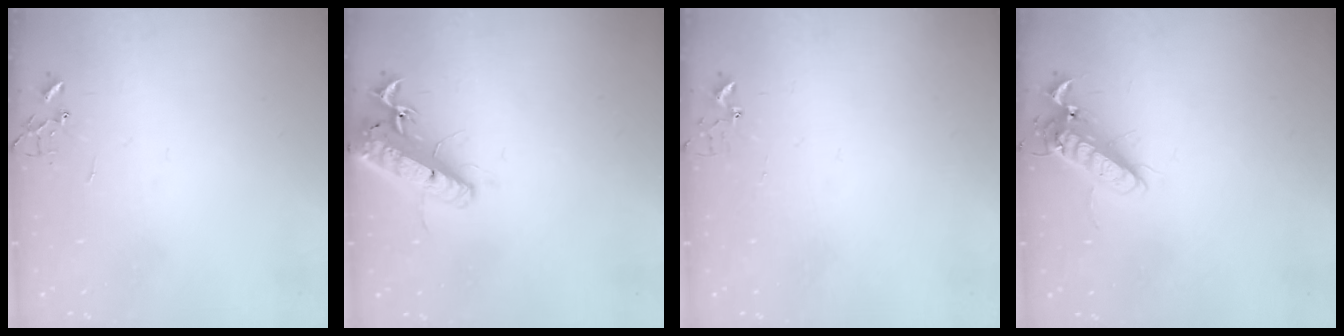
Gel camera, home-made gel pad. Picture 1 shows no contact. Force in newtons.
{"total": 17.1, "press": 16.8, "slide": 3.4}
{"total": 2.7, "press": 2.7, "slide": 0.3}
{"total": 12.5, "press": 12.3, "slide": 2.1}